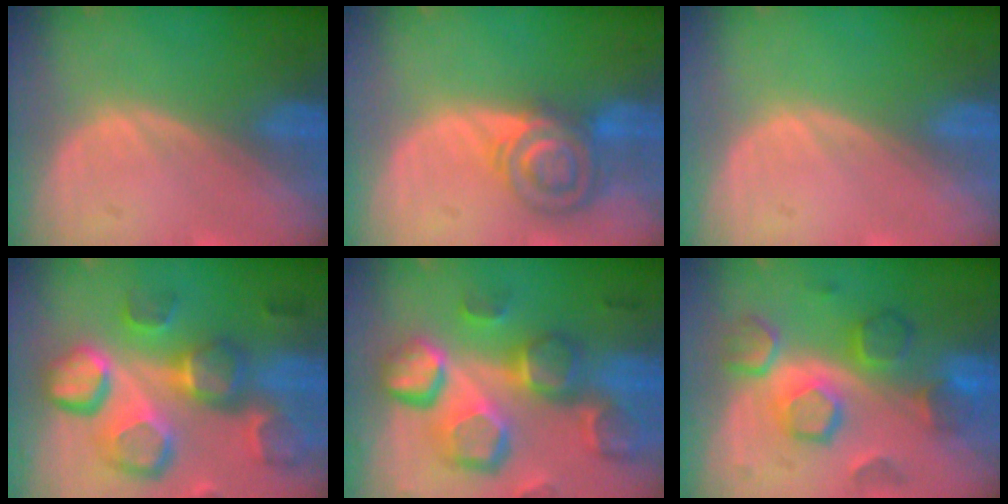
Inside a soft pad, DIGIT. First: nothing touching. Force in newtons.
{"total": 7.1, "press": 6.2, "slide": 3.5}
{"total": 0.0}
{"total": 13.0, "press": 11.3, "slide": 6.5}
{"total": 13.0, "press": 11.4, "slide": 6.3}
{"total": 8.4, "press": 8.4, "slide": 0.7}